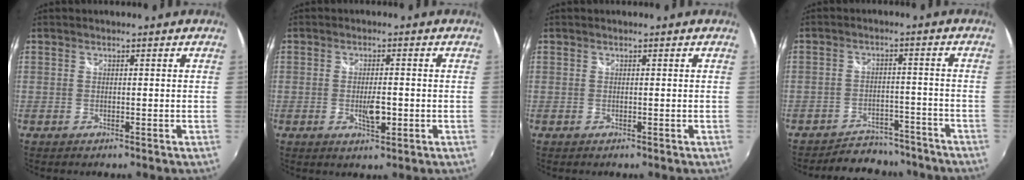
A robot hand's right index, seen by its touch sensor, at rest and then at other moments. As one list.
[{"total": 4.3, "force": [-0.9, 1.5, 4.0], "torque": [-0.069, -0.007, -0.014]}, {"total": 0.0}, {"total": 11.8, "force": [-10.5, 4.9, 2.4], "torque": [-0.059, 0.020, -0.130]}]